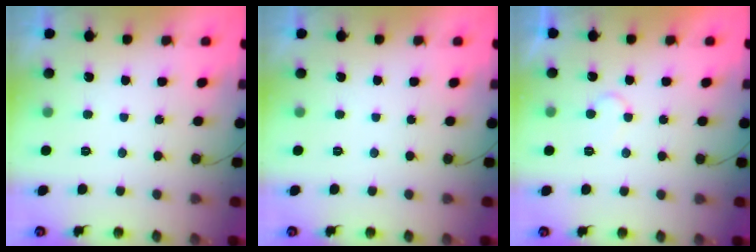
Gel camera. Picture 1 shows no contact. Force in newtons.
{"total": 0.0}
{"total": 4.7, "press": 4.7, "slide": 0.4}